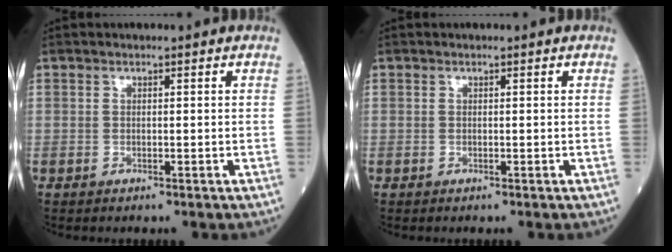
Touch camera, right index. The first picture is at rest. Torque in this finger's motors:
{"motor_torque": [0.00, 0.00, -0.02, 0.01]}